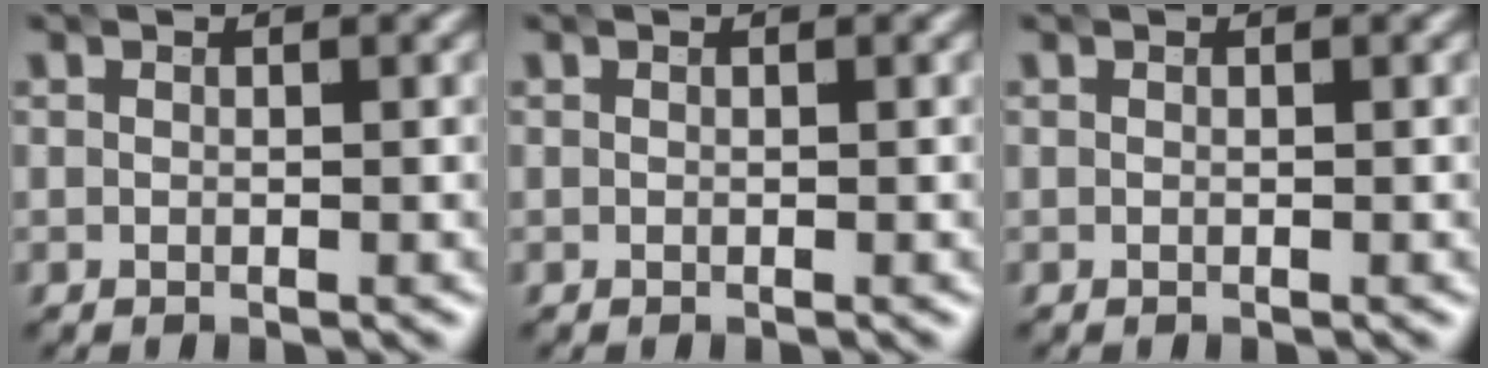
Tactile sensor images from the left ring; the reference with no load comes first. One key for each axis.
{"total": 0.0}
{"total": 0.0}